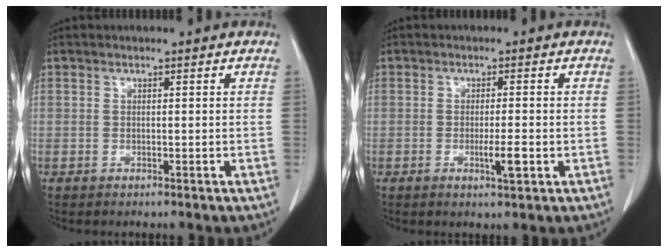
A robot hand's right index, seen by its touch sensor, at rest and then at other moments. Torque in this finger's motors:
{"motor_torque": [0.93, 0.14, 0.47, 0.13]}